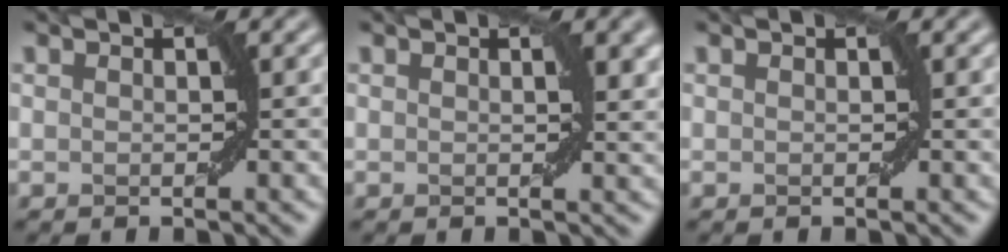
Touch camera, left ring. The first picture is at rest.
{"total": 2.0, "force": [0.7, 0.5, 1.8], "torque": [-0.016, 0.000, 0.011]}
{"total": 0.0}